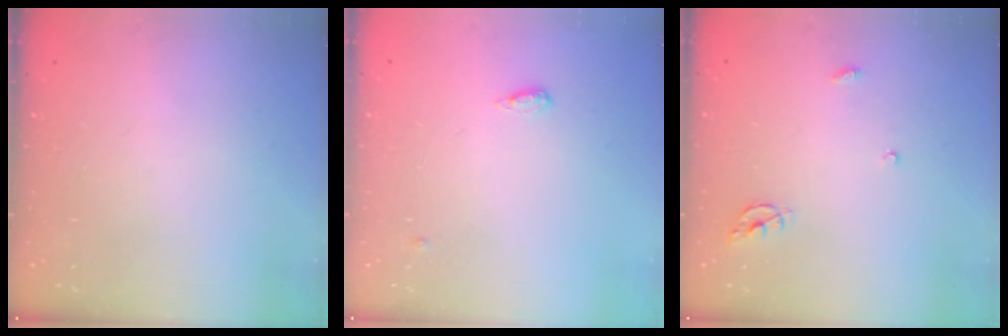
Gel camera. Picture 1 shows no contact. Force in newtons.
{"total": 3.6, "press": 3.5, "slide": 0.7}
{"total": 5.7, "press": 5.6, "slide": 0.5}